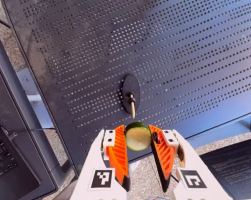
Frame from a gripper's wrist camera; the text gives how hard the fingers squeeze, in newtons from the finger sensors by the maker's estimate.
{"total": 10.5, "left": 9.9, "right": 11.1}